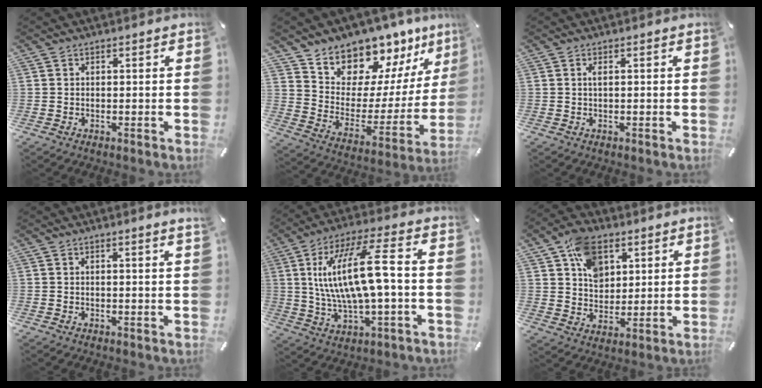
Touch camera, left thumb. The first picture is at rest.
{"total": 11.9, "force": [10.9, 4.5, -1.6], "torque": [0.014, -0.143, 0.195]}
{"total": 1.2, "force": [0.1, 0.0, 1.2], "torque": [-0.024, -0.003, 0.000]}
{"total": 1.3, "force": [0.8, -0.2, 1.0], "torque": [-0.018, -0.002, 0.014]}
{"total": 17.1, "force": [1.9, 4.8, 16.3], "torque": [-0.333, 0.002, 0.021]}
{"total": 10.9, "force": [5.1, 8.0, 5.4], "torque": [-0.087, -0.007, 0.096]}